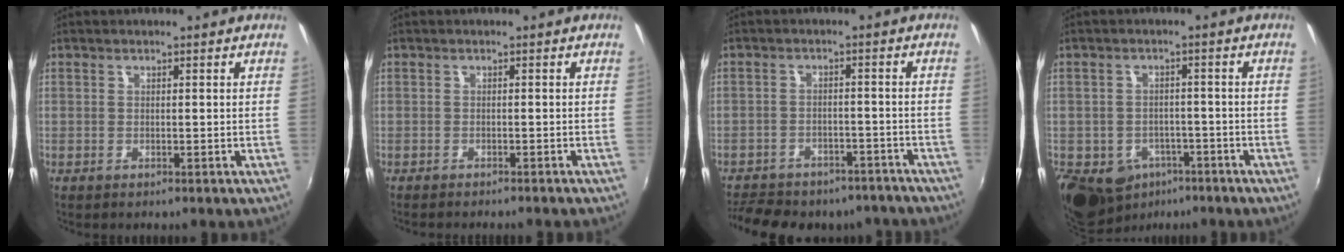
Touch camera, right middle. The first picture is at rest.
{"total": 2.5, "force": [-2.3, 0.0, 1.0], "torque": [-0.029, -0.010, -0.037]}
{"total": 18.0, "force": [-15.0, 7.6, 6.6], "torque": [-0.154, 0.008, -0.188]}
{"total": 14.9, "force": [-8.1, 10.9, 6.2], "torque": [-0.178, -0.013, -0.114]}